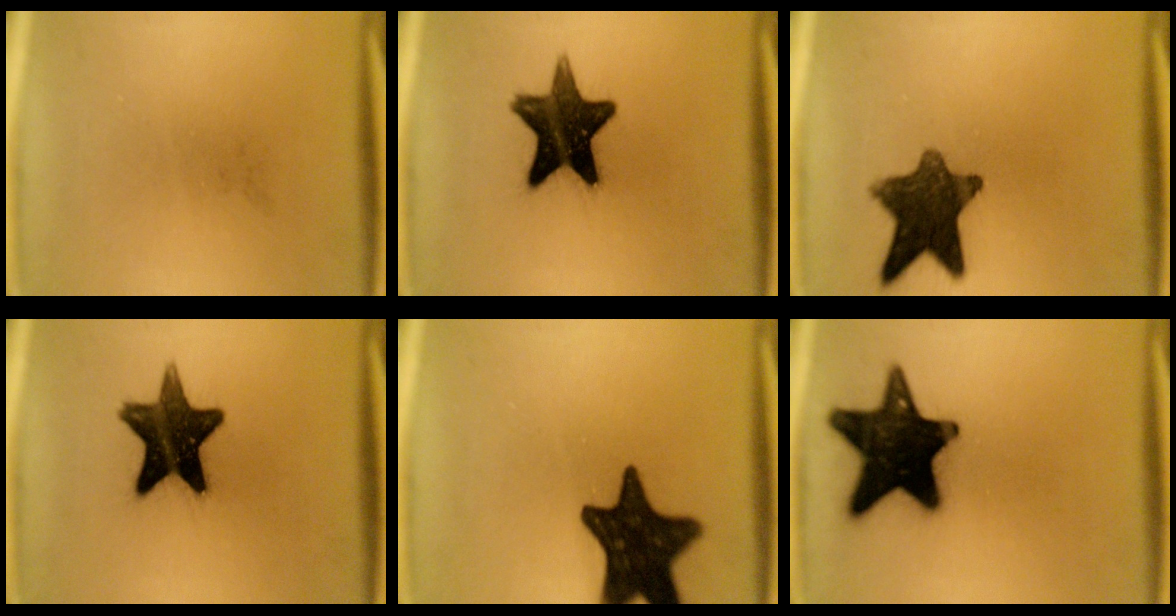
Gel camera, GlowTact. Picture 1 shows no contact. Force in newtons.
{"total": 14.8}
{"total": 11.3}
{"total": 14.8}
{"total": 18.2}
{"total": 19.4}